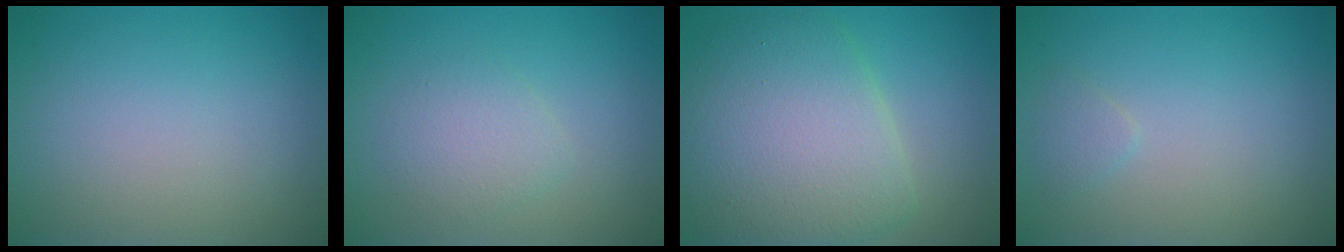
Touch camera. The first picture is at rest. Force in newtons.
{"total": 2.3, "press": 2.3, "slide": 0.1}
{"total": 9.0, "press": 9.0, "slide": 0.4}
{"total": 0.9, "press": 0.9, "slide": 0.0}